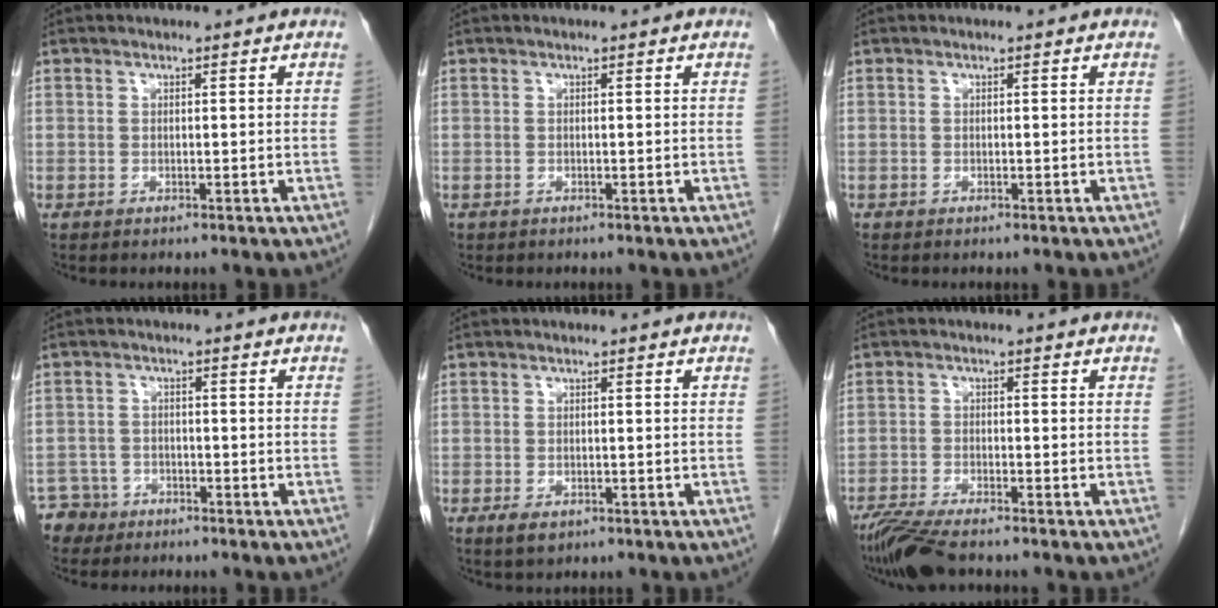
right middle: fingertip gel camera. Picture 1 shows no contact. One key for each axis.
{"total": 0.0}
{"total": 0.0}
{"total": 4.1, "fx": -2.9, "fy": 2.8, "fz": -0.5, "tx": 0.014, "ty": 0.007, "tz": -0.053}
{"total": 2.0, "fx": -1.1, "fy": 1.1, "fz": 1.3, "tx": -0.026, "ty": -0.002, "tz": -0.011}
{"total": 6.6, "fx": -5.5, "fy": 0.6, "fz": 3.7, "tx": -0.068, "ty": -0.020, "tz": -0.101}